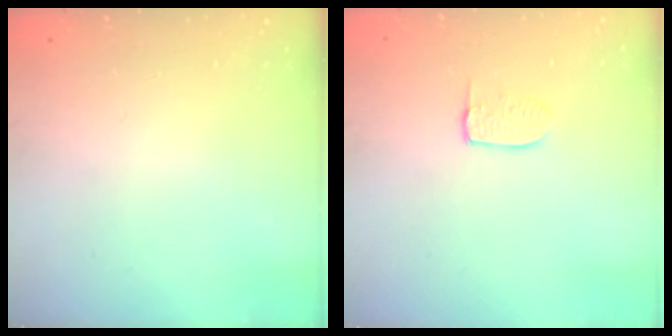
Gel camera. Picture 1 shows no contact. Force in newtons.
{"total": 5.4, "press": 5.4, "slide": 0.3}